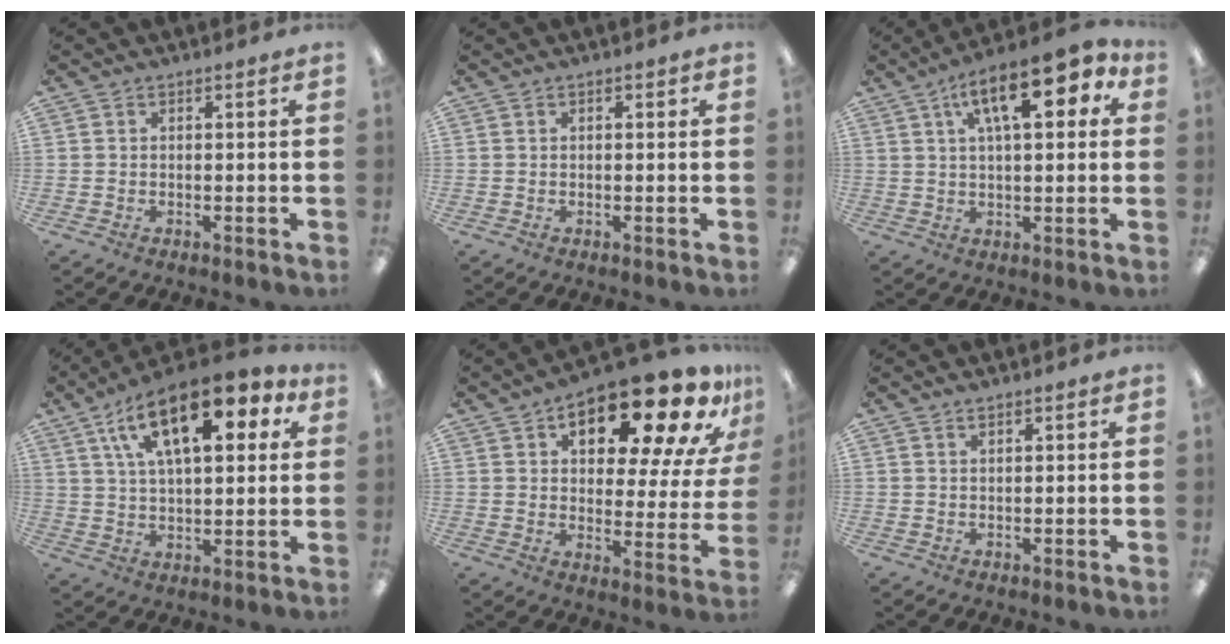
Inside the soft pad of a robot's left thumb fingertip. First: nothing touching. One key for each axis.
{"total": 0.7, "fx": 0.2, "fy": 0.3, "fz": 0.5, "tx": -0.010, "ty": 0.003, "tz": 0.002}
{"total": 15.3, "fx": 6.6, "fy": 6.0, "fz": 12.4, "tx": -0.185, "ty": -0.010, "tz": 0.103}
{"total": 19.9, "fx": 10.1, "fy": 8.9, "fz": 14.6, "tx": -0.242, "ty": -0.030, "tz": 0.164}
{"total": 20.5, "fx": 13.3, "fy": 7.9, "fz": 13.5, "tx": -0.179, "ty": -0.087, "tz": 0.210}
{"total": 1.1, "fx": 0.9, "fy": 0.3, "fz": 0.6, "tx": -0.013, "ty": 0.001, "tz": 0.016}